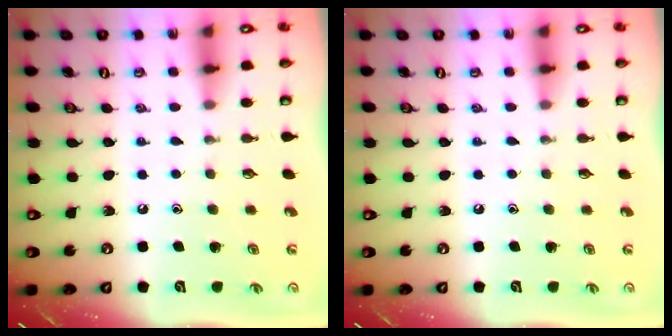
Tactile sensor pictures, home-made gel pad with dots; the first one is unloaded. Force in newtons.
{"total": 0.0}